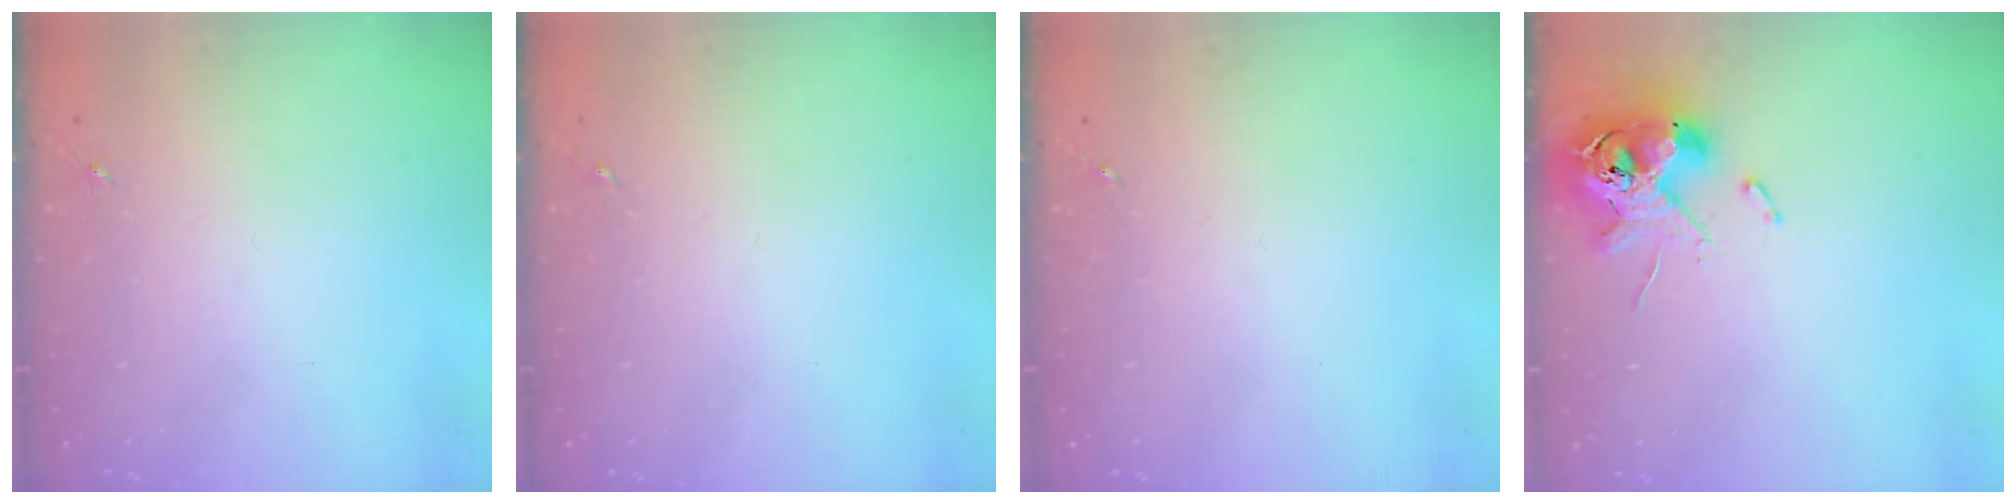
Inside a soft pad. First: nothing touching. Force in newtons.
{"total": 0.0}
{"total": 0.0}
{"total": 11.6, "press": 11.4, "slide": 2.0}